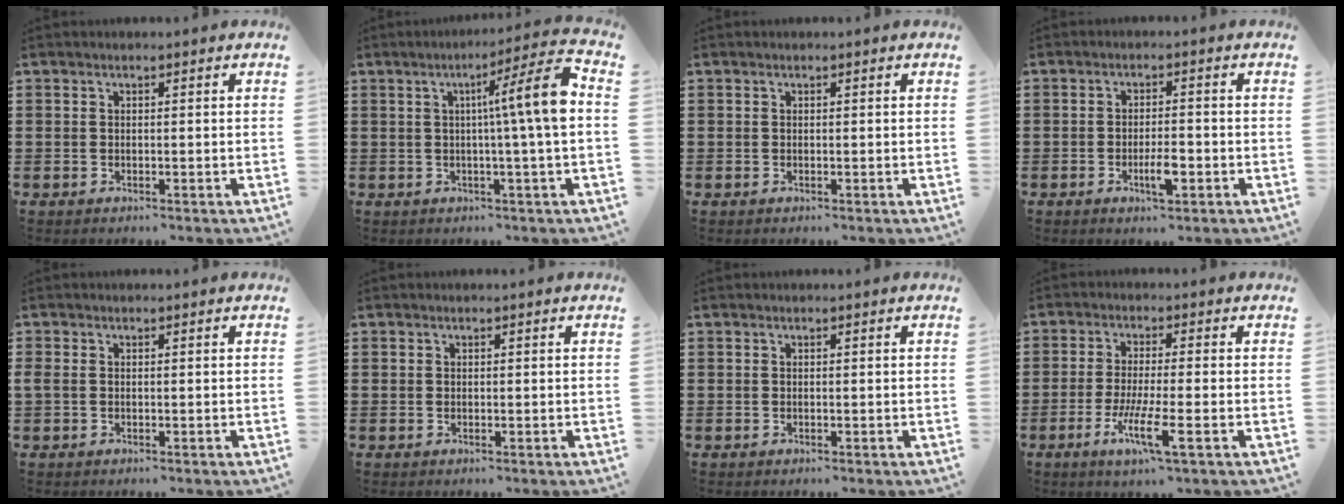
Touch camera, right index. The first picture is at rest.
{"total": 10.2, "force": [1.3, 0.0, 10.1], "torque": [-0.153, -0.012, 0.011]}
{"total": 0.0}
{"total": 3.7, "force": [-1.3, 1.2, 3.3], "torque": [-0.062, 0.001, -0.024]}
{"total": 0.8, "force": [-0.1, 0.5, 0.6], "torque": [-0.021, 0.000, -0.005]}
{"total": 0.0}
{"total": 0.0}
{"total": 7.0, "force": [-2.9, 0.6, 6.3], "torque": [-0.122, -0.014, -0.054]}